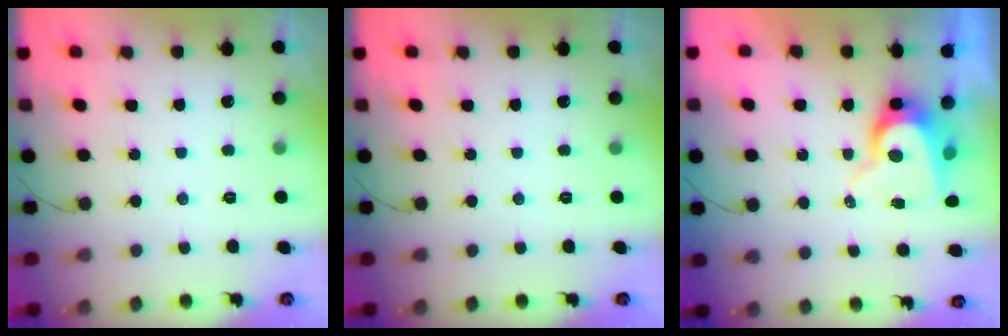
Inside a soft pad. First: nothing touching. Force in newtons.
{"total": 0.0}
{"total": 9.7, "press": 9.7, "slide": 1.0}